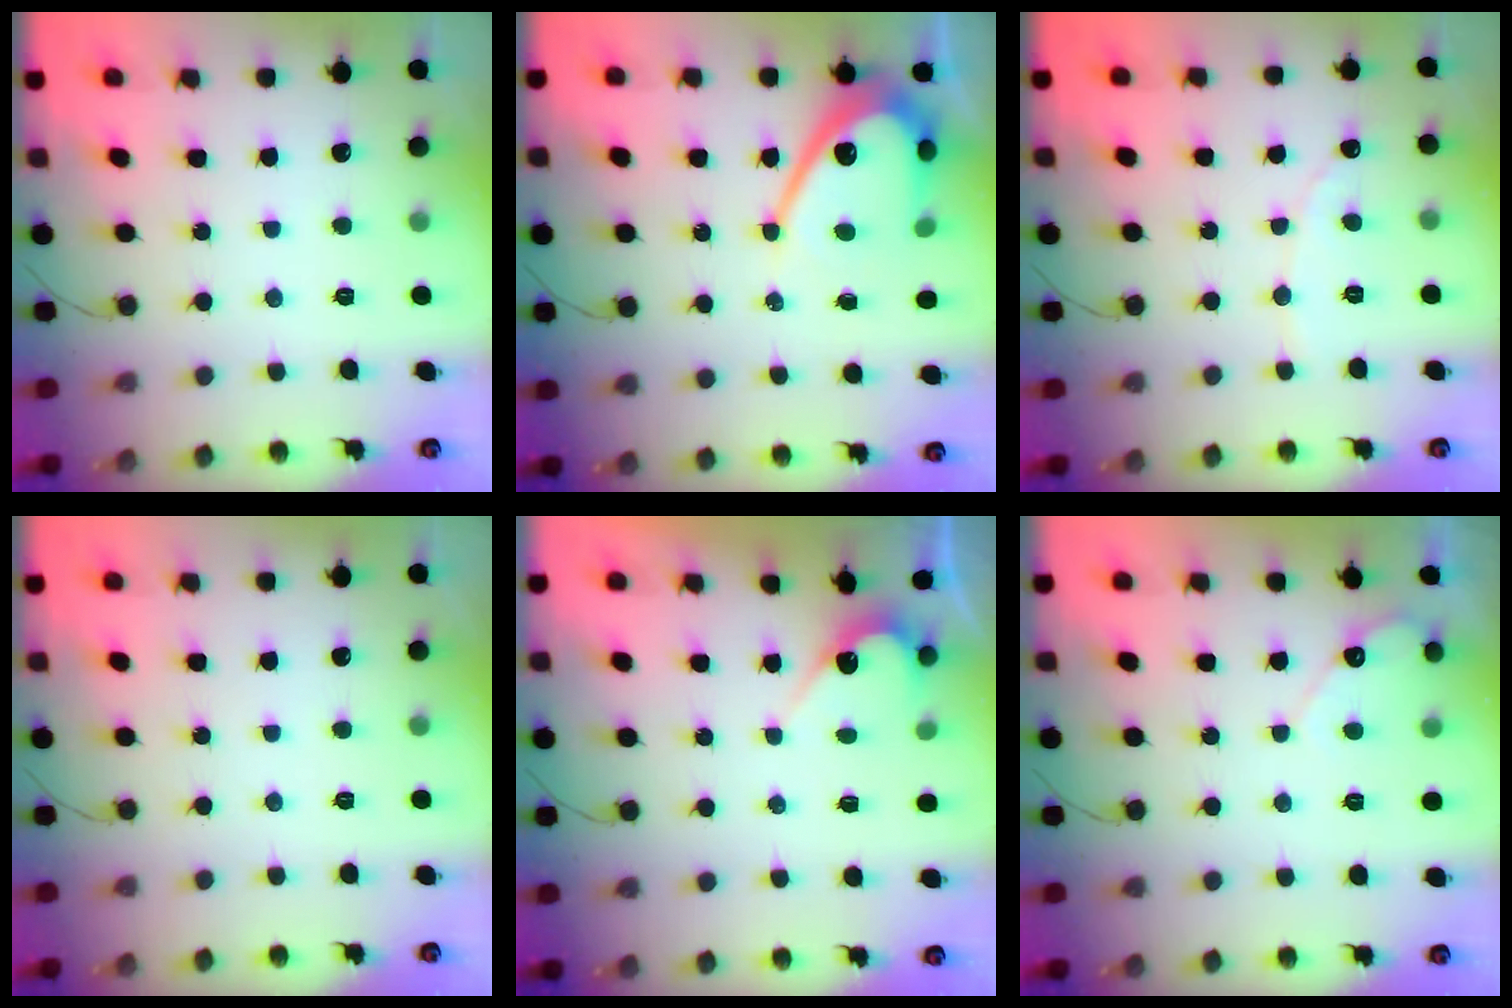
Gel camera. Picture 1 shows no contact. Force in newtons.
{"total": 10.8, "press": 10.8, "slide": 0.8}
{"total": 1.7, "press": 1.7, "slide": 0.1}
{"total": 0.0}
{"total": 4.6, "press": 4.6, "slide": 0.2}
{"total": 4.0, "press": 4.0, "slide": 0.3}